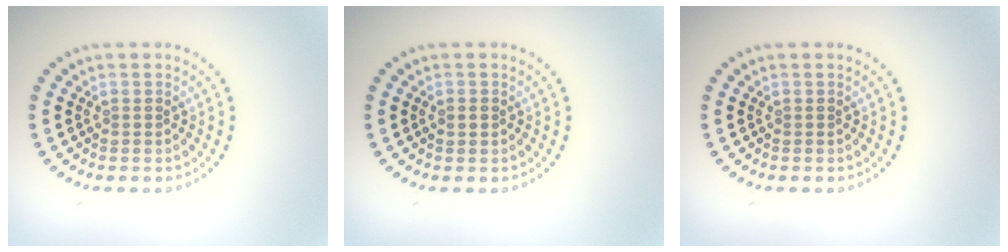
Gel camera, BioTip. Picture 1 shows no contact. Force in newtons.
{"total": 1.1, "press": 1.0, "slide": 0.1}
{"total": 0.0}